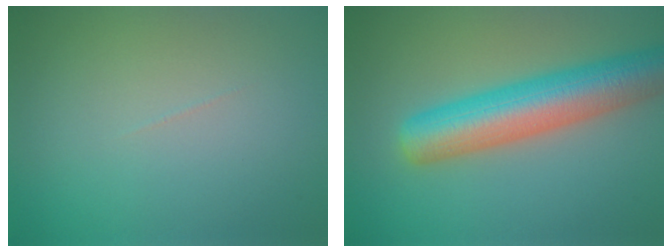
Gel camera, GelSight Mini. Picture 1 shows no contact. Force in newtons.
{"total": 8.6, "press": 8.6, "slide": 0.2}